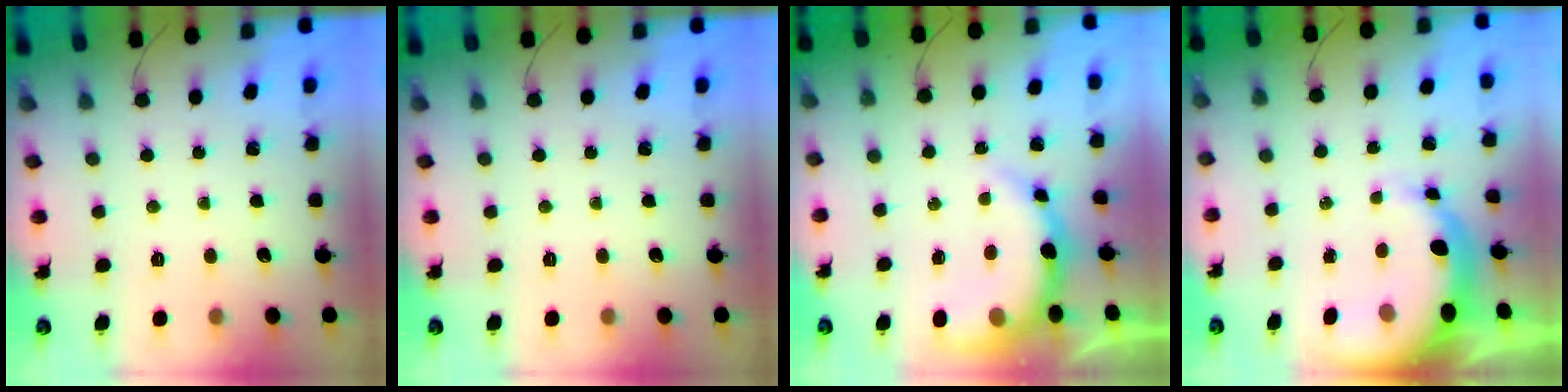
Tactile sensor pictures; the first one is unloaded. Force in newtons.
{"total": 0.0}
{"total": 9.8, "press": 9.6, "slide": 2.1}
{"total": 7.4, "press": 7.2, "slide": 1.7}